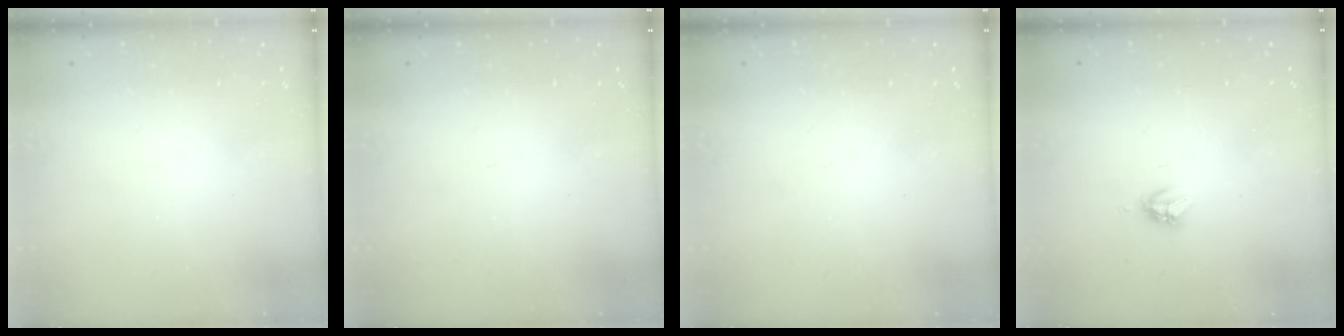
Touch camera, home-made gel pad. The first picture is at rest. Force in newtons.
{"total": 0.0}
{"total": 0.0}
{"total": 3.2, "press": 3.2, "slide": 0.4}